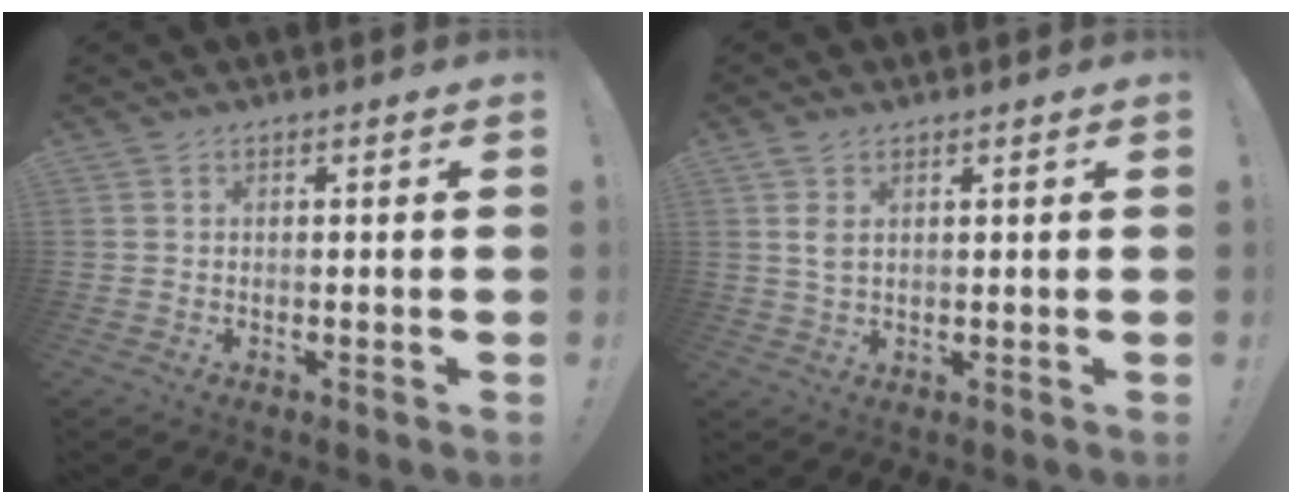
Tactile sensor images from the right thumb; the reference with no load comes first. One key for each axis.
{"total": 3.5, "fx": 1.4, "fy": 1.8, "fz": 2.7, "tx": -0.048, "ty": 0.000, "tz": 0.024}